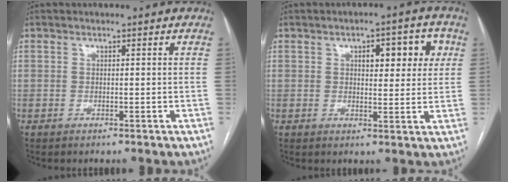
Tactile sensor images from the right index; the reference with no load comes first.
{"total": 7.5, "force": [2.7, 3.1, 6.3], "torque": [-0.073, 0.015, 0.034]}